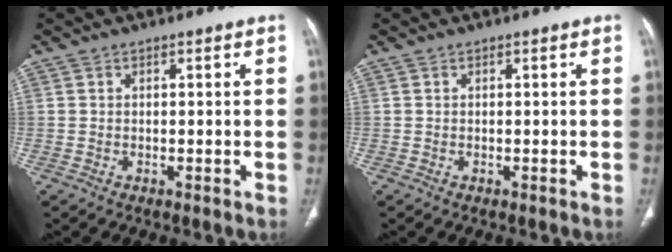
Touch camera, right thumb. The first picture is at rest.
{"total": 0.0}